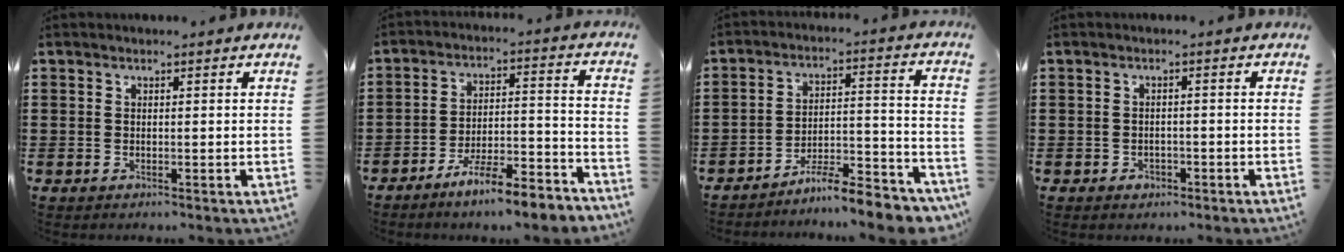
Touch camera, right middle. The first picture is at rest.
{"total": 7.5, "force": [-6.7, 0.2, 3.3], "torque": [-0.054, 0.006, -0.125]}
{"total": 7.6, "force": [-7.3, 0.2, 2.1], "torque": [-0.024, 0.010, -0.139]}
{"total": 1.1, "force": [-0.7, 0.8, 0.3], "torque": [-0.009, 0.001, -0.017]}